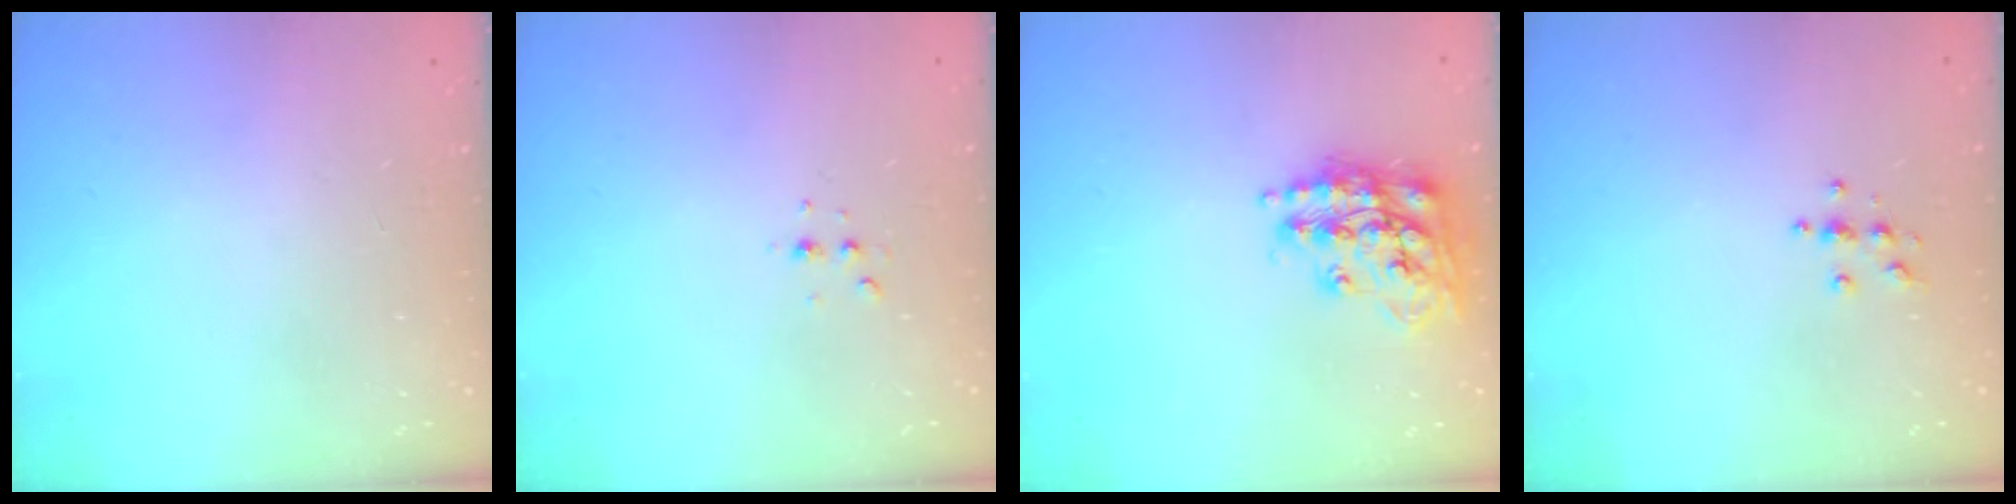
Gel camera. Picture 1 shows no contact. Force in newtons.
{"total": 2.8, "press": 2.8, "slide": 0.7}
{"total": 16.5, "press": 16.5, "slide": 1.1}
{"total": 3.9, "press": 3.8, "slide": 0.4}